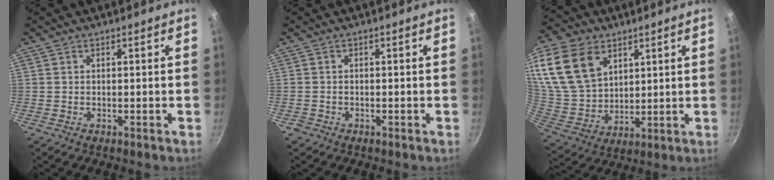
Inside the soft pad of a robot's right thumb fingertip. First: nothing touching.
{"total": 0.8, "force": [-0.5, 0.6, 0.0], "torque": [-0.001, 0.003, -0.006]}
{"total": 20.6, "force": [9.4, 14.0, 11.8], "torque": [-0.239, -0.018, 0.193]}